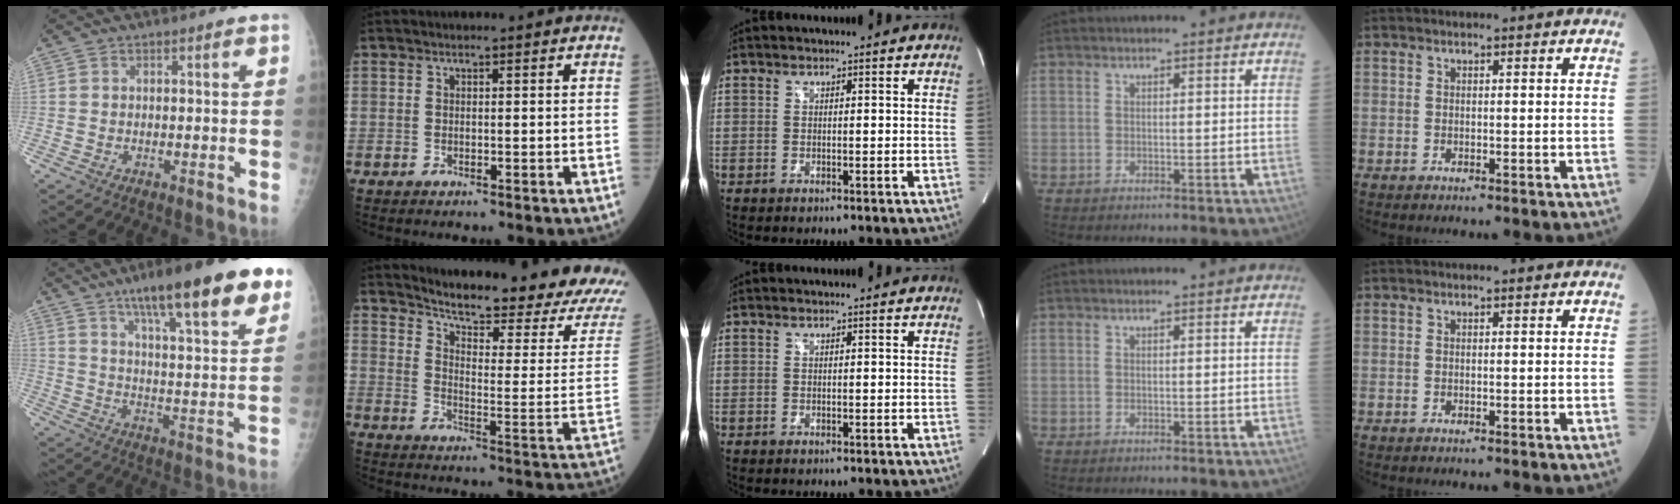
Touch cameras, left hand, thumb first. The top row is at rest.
{"thumb": {"total": 23.9, "force": [15.2, 5.0, 17.7], "torque": [-0.231, -0.045, 0.225]}, "index": {"total": 20.4, "force": [18.7, 0.6, 8.3], "torque": [-0.130, -0.078, 0.240]}}